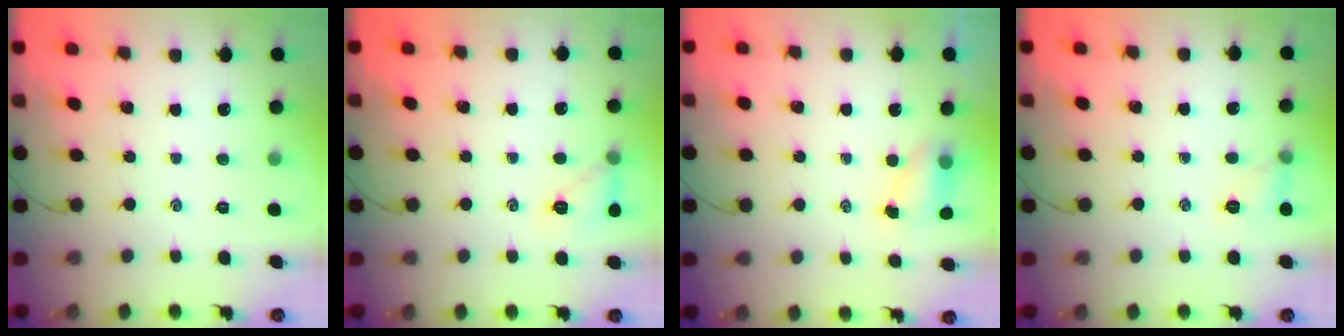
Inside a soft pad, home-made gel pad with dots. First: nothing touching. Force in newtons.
{"total": 9.2, "press": 9.0, "slide": 1.5}
{"total": 4.9, "press": 4.8, "slide": 0.8}
{"total": 5.9, "press": 5.8, "slide": 1.0}